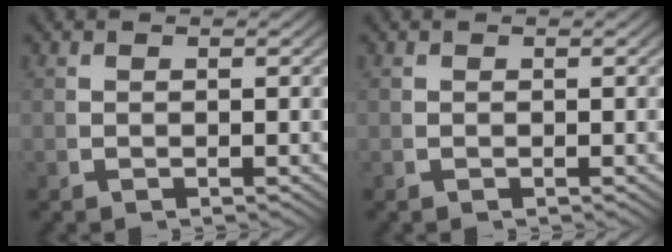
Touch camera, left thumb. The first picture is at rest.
{"total": 0.0}